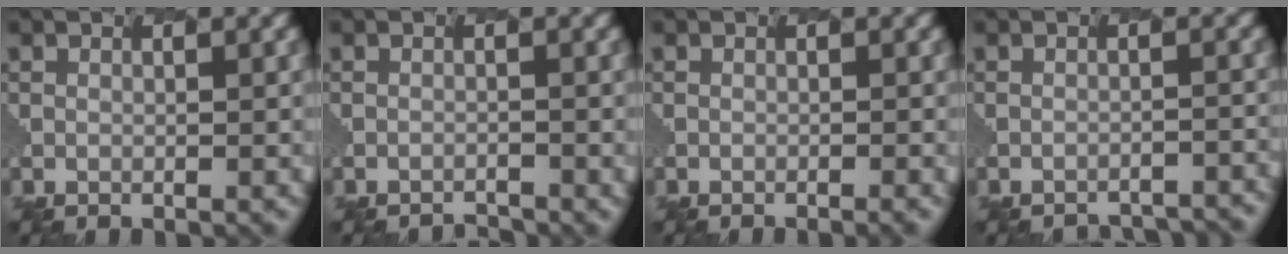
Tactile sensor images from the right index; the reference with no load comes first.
{"total": 2.0, "force": [-1.6, -0.7, -1.1], "torque": [-0.004, -0.004, -0.030]}
{"total": 1.2, "force": [-0.8, 0.2, 0.8], "torque": [-0.012, -0.002, -0.011]}
{"total": 4.7, "force": [-4.7, -0.1, 0.1], "torque": [-0.015, 0.017, -0.053]}